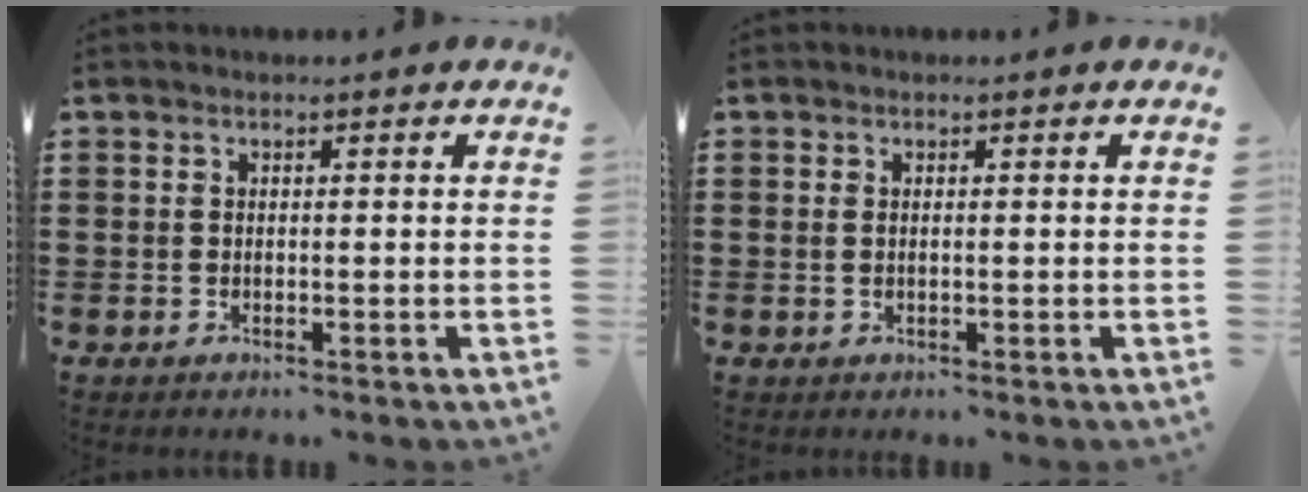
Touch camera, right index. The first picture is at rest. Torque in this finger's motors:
{"motor_torque": [0.11, 0.27, -0.02, -0.01]}